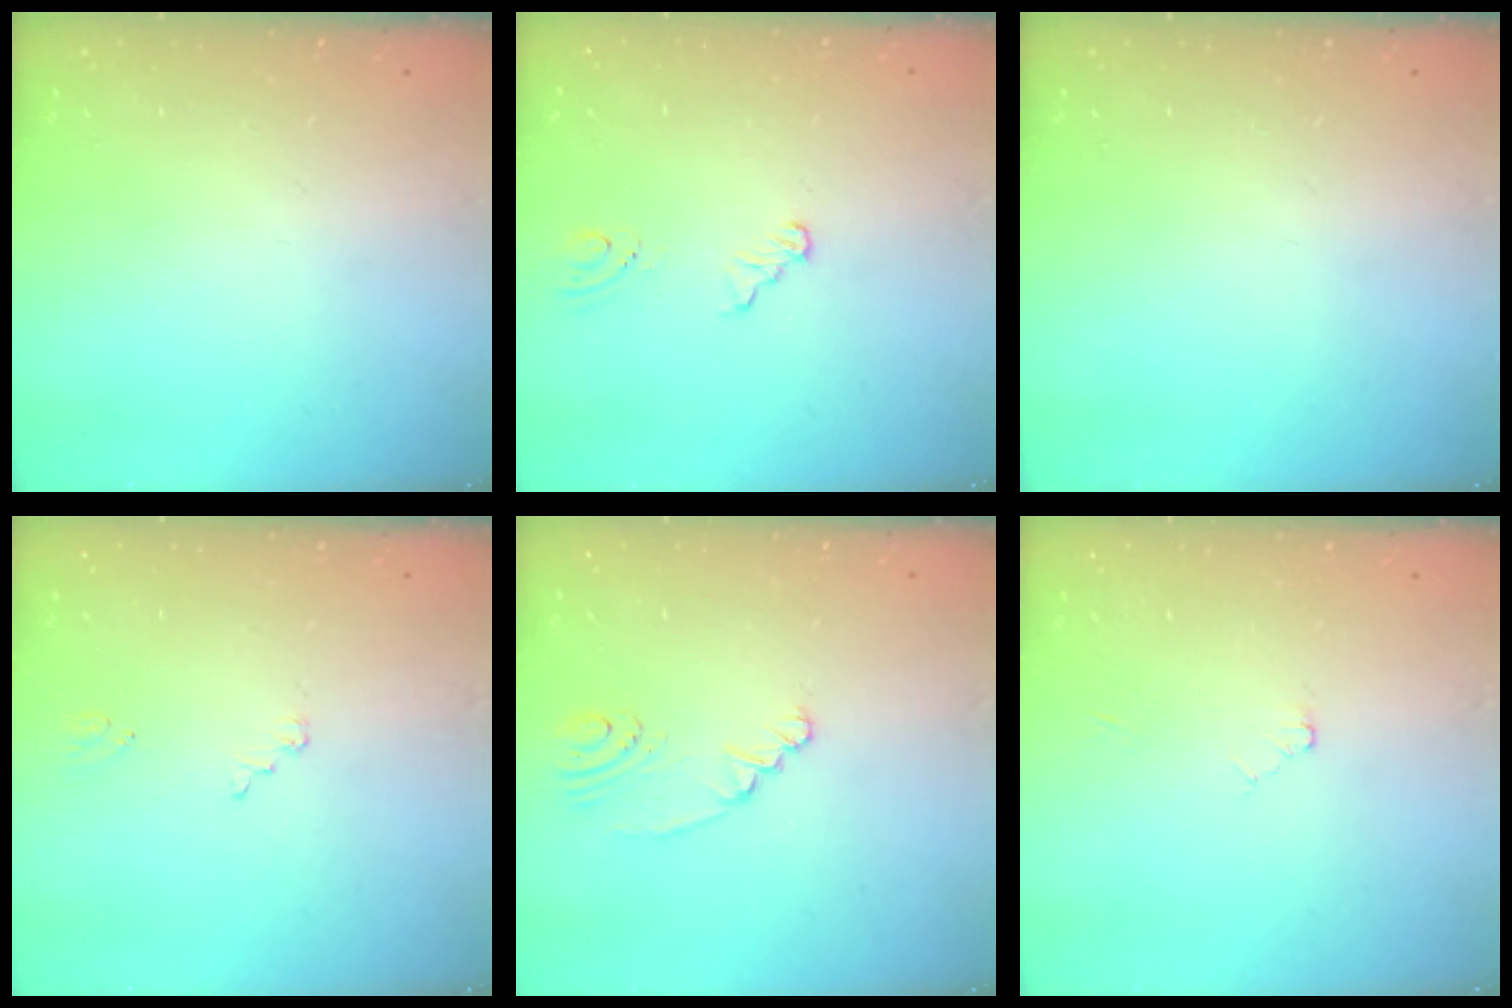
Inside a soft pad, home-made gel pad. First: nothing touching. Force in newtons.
{"total": 2.7, "press": 2.3, "slide": 1.5}
{"total": 0.0}
{"total": 1.0, "press": 1.0, "slide": 0.1}
{"total": 2.9, "press": 2.7, "slide": 0.9}
{"total": 2.4, "press": 2.4, "slide": 0.4}